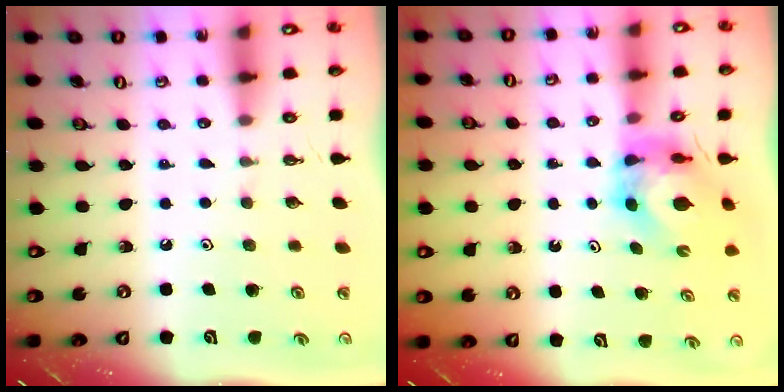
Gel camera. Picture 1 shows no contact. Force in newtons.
{"total": 5.6, "press": 5.6, "slide": 0.4}